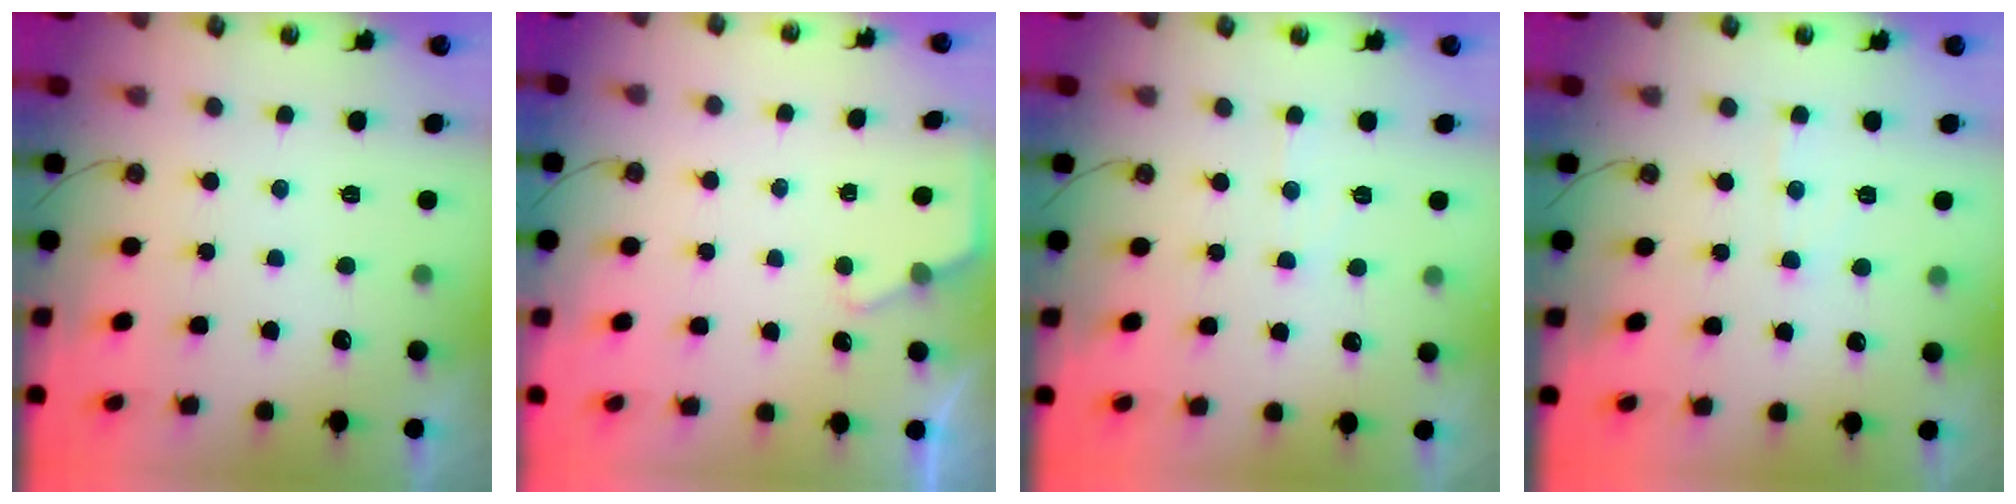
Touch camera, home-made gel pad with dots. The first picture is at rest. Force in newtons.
{"total": 2.2, "press": 2.2, "slide": 0.3}
{"total": 4.1, "press": 4.0, "slide": 0.6}
{"total": 5.0, "press": 5.0, "slide": 0.6}